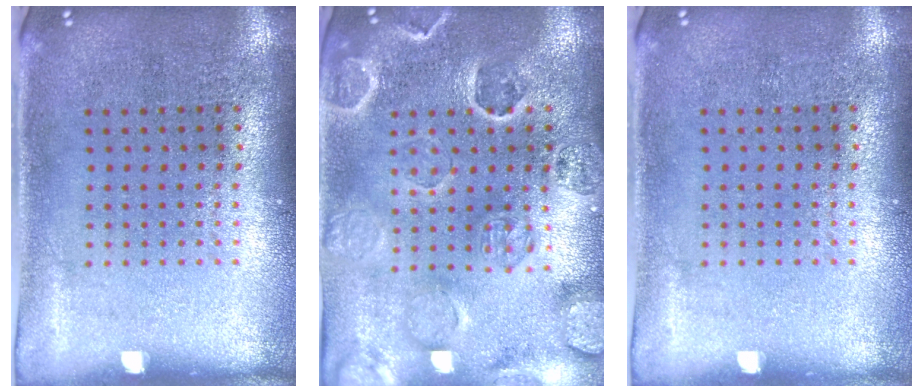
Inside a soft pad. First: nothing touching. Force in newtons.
{"total": 2.8, "press": 2.7, "slide": 0.5}
{"total": 0.0}